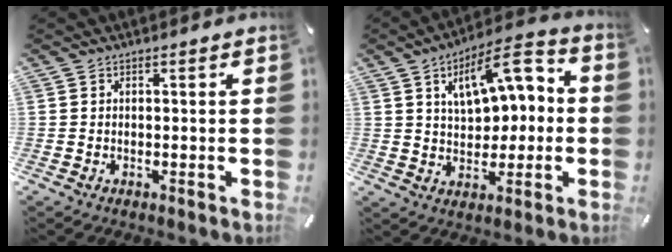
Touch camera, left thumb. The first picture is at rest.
{"total": 13.9, "force": [4.5, 8.5, 10.0], "torque": [-0.147, -0.013, 0.077]}